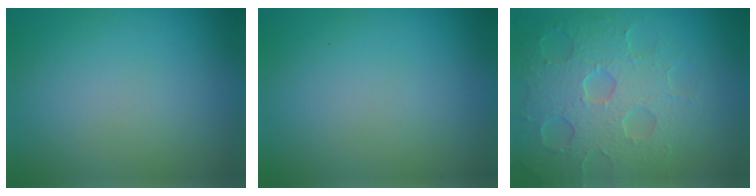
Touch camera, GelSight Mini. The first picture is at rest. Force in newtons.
{"total": 0.0}
{"total": 7.0, "press": 5.5, "slide": 4.3}